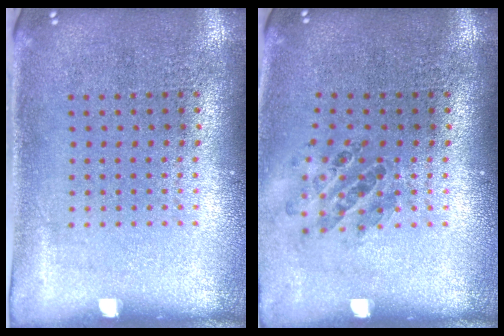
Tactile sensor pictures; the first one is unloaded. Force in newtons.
{"total": 0.8, "press": 0.8, "slide": 0.0}